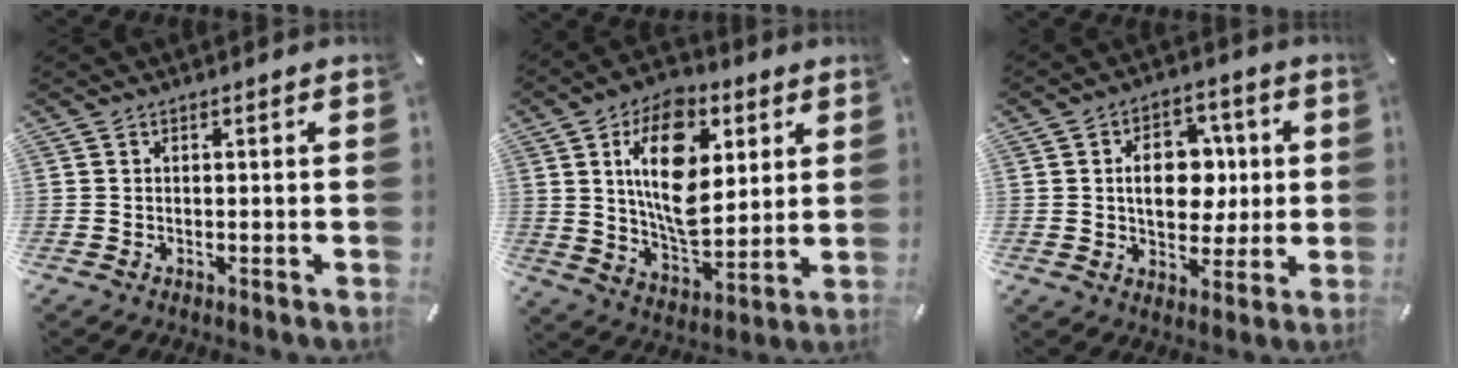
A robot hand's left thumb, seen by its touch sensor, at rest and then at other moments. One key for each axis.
{"total": 18.1, "fx": 5.4, "fy": 11.3, "fz": 13.0, "tx": -0.236, "ty": -0.010, "tz": 0.092}
{"total": 11.9, "fx": 1.2, "fy": 8.7, "fz": 8.0, "tx": -0.112, "ty": 0.004, "tz": 0.017}